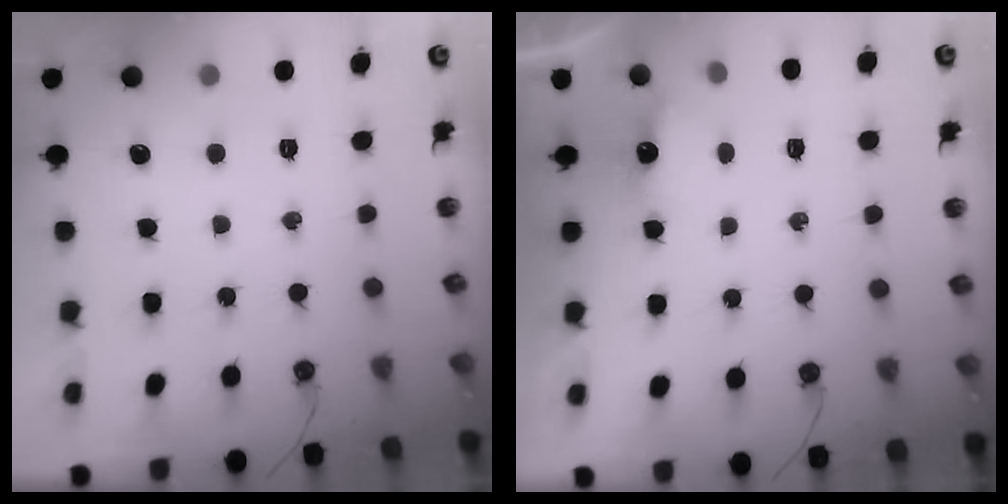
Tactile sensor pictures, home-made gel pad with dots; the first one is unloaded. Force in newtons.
{"total": 4.0, "press": 3.9, "slide": 0.6}